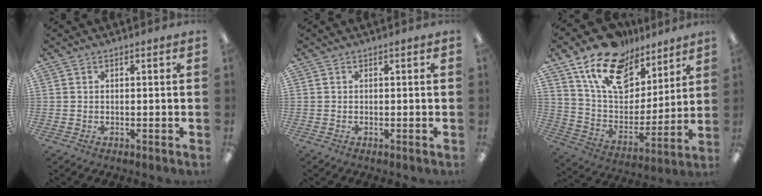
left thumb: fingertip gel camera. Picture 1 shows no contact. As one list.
[{"total": 0.0}, {"total": 18.6, "force": [12.5, 10.7, 8.7], "torque": [-0.167, -0.063, 0.226]}]